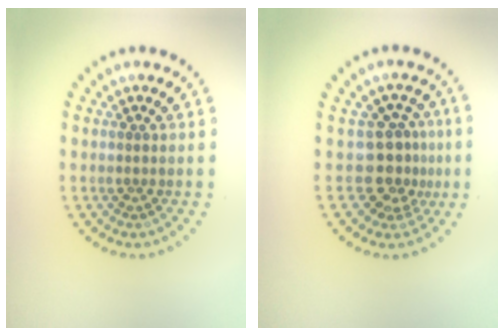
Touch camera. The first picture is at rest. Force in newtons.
{"total": 3.2, "press": 2.4, "slide": 2.2}